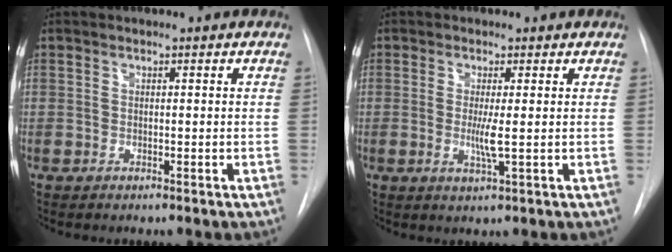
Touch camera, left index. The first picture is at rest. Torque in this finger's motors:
{"motor_torque": [0.49, -0.09, 0.06, 0.05]}